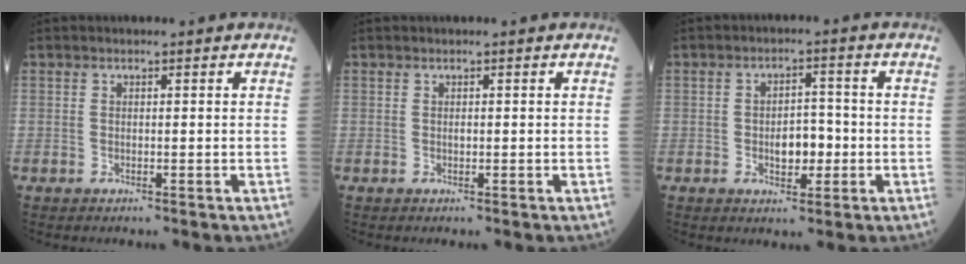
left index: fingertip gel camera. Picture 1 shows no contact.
{"total": 0.0}
{"total": 4.6, "force": [-1.2, 2.5, 3.7], "torque": [-0.054, 0.005, -0.018]}